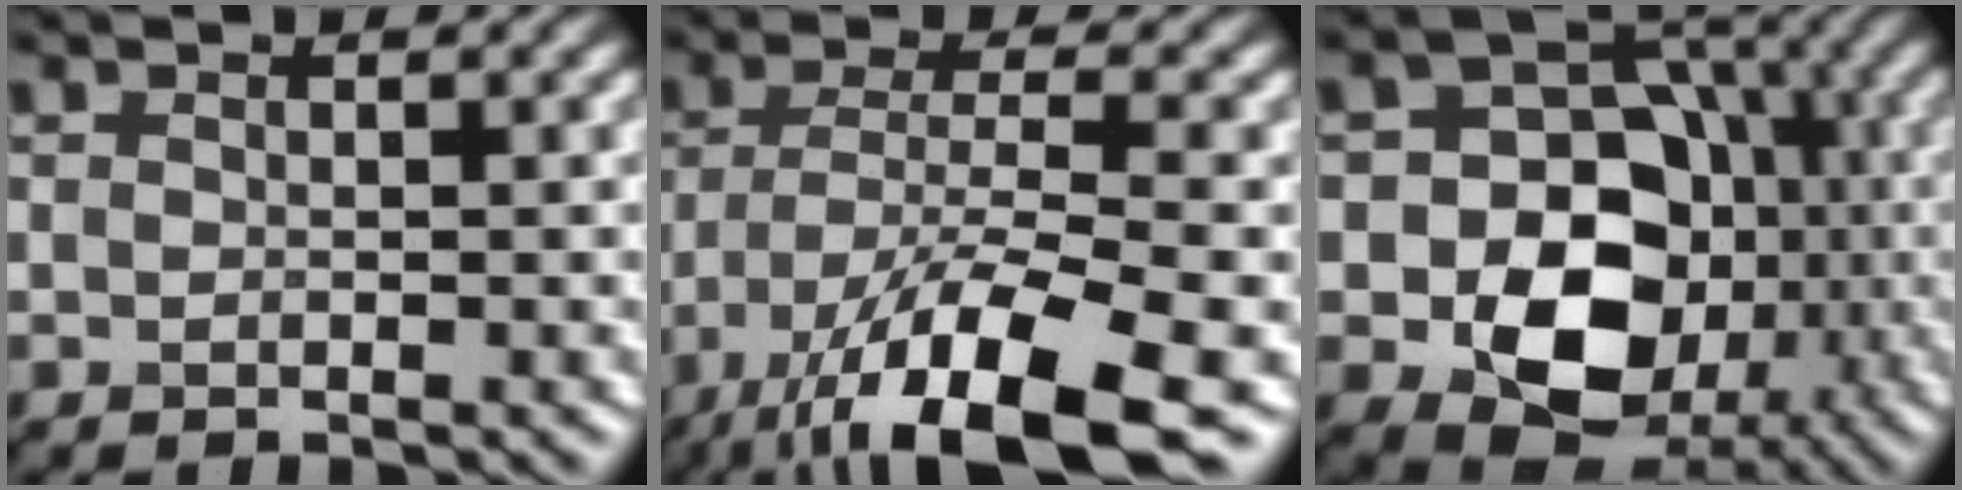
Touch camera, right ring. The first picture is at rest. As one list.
[{"total": 12.5, "force": [-7.5, 3.1, 9.4], "torque": [-0.172, -0.013, -0.131]}, {"total": 11.9, "force": [-2.7, 9.1, 7.2], "torque": [-0.083, -0.013, -0.055]}]